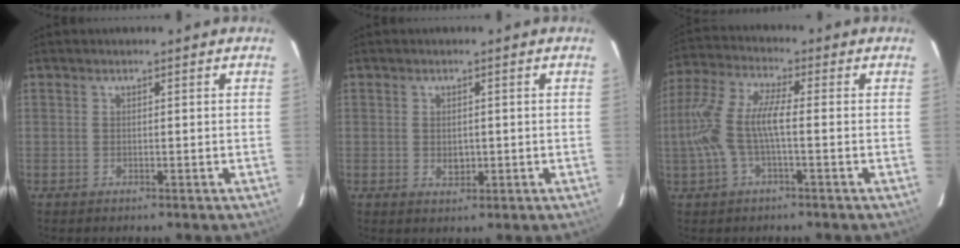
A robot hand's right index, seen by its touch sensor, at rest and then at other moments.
{"total": 2.5, "force": [-0.2, 1.8, 1.6], "torque": [-0.025, -0.001, 0.000]}
{"total": 10.7, "force": [-1.9, 2.8, 10.2], "torque": [-0.221, 0.004, -0.035]}